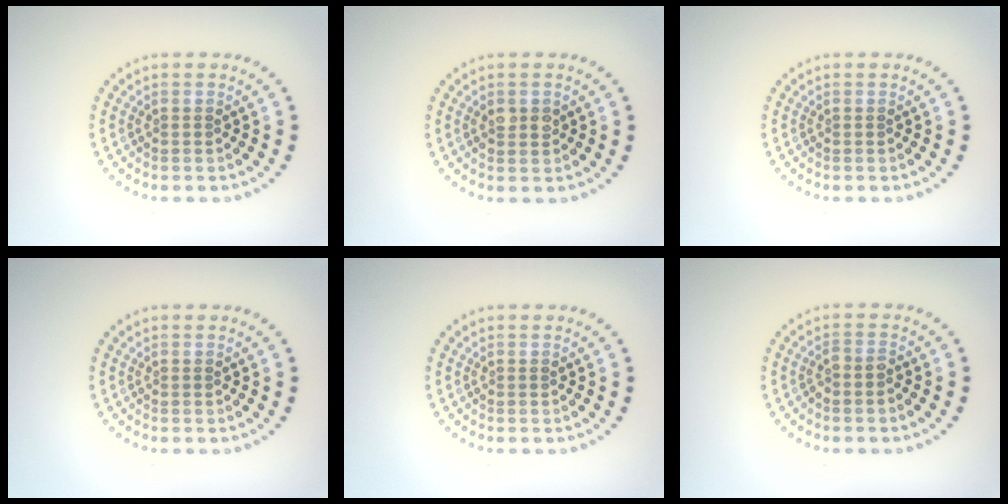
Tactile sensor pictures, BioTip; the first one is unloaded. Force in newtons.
{"total": 1.7, "press": 1.7, "slide": 0.1}
{"total": 0.0}
{"total": 0.0}
{"total": 0.0}
{"total": 1.1, "press": 0.8, "slide": 0.7}